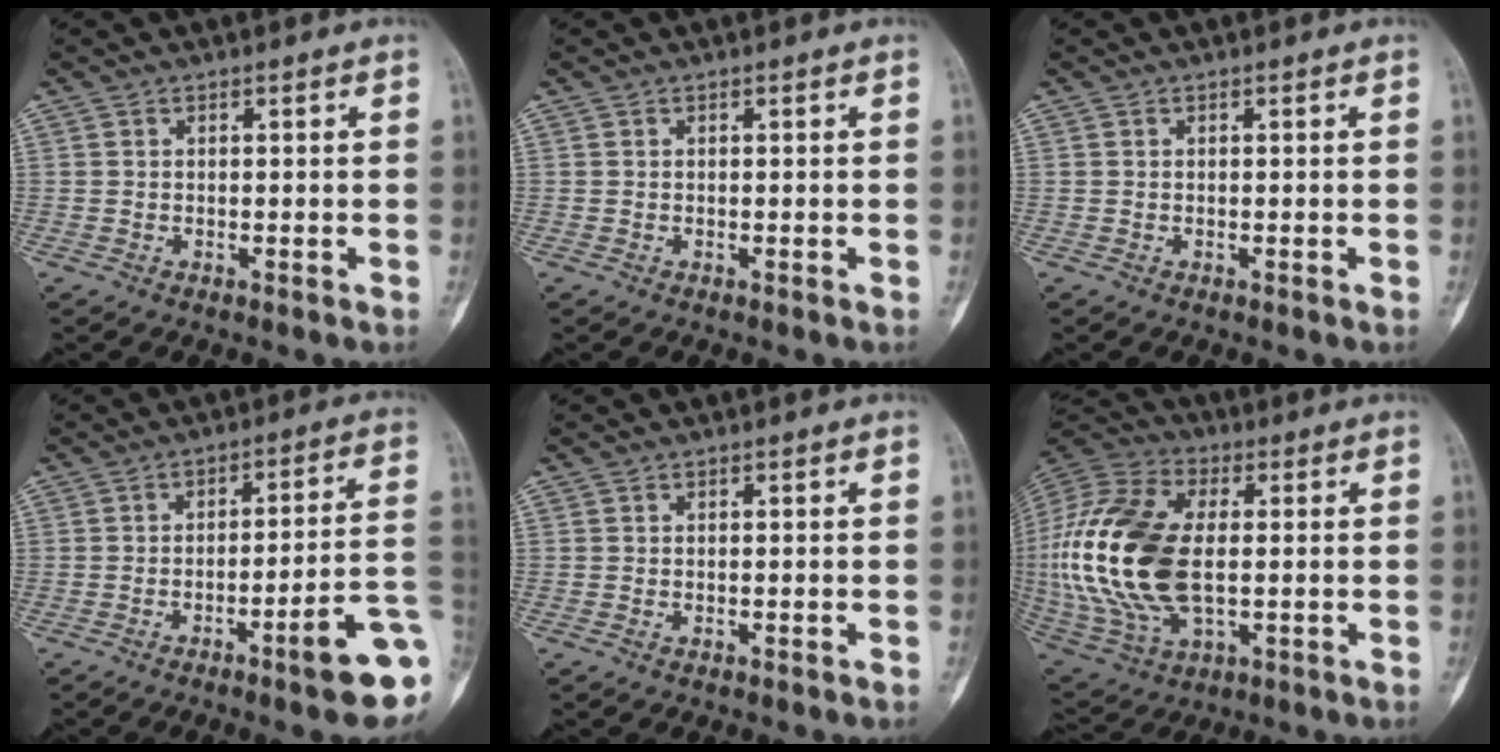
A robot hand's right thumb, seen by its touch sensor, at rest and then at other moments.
{"total": 0.0}
{"total": 0.0}
{"total": 12.5, "force": [-5.1, 1.6, 11.3], "torque": [-0.129, 0.030, -0.069]}
{"total": 0.0}
{"total": 25.1, "force": [-0.1, 13.9, 20.9], "torque": [-0.460, -0.009, 0.003]}